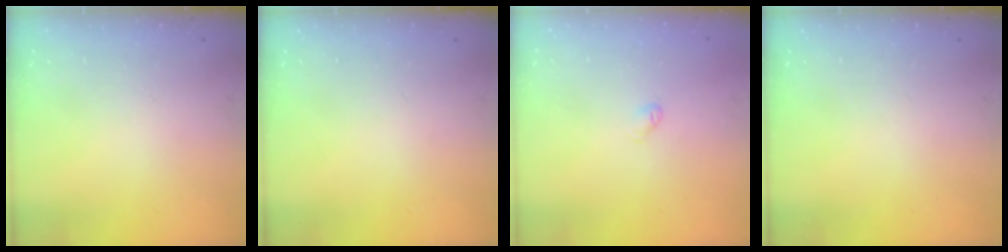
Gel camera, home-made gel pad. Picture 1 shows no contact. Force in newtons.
{"total": 0.0}
{"total": 2.9, "press": 2.8, "slide": 0.5}
{"total": 0.0}